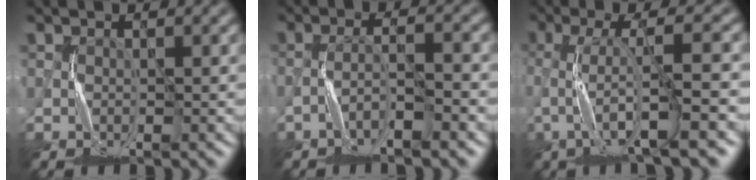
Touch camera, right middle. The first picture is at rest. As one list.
[{"total": 2.7, "force": [-2.0, 0.2, 1.7], "torque": [-0.027, 0.018, -0.045]}, {"total": 6.3, "force": [-2.3, 0.9, 5.8], "torque": [-0.102, 0.010, -0.049]}]